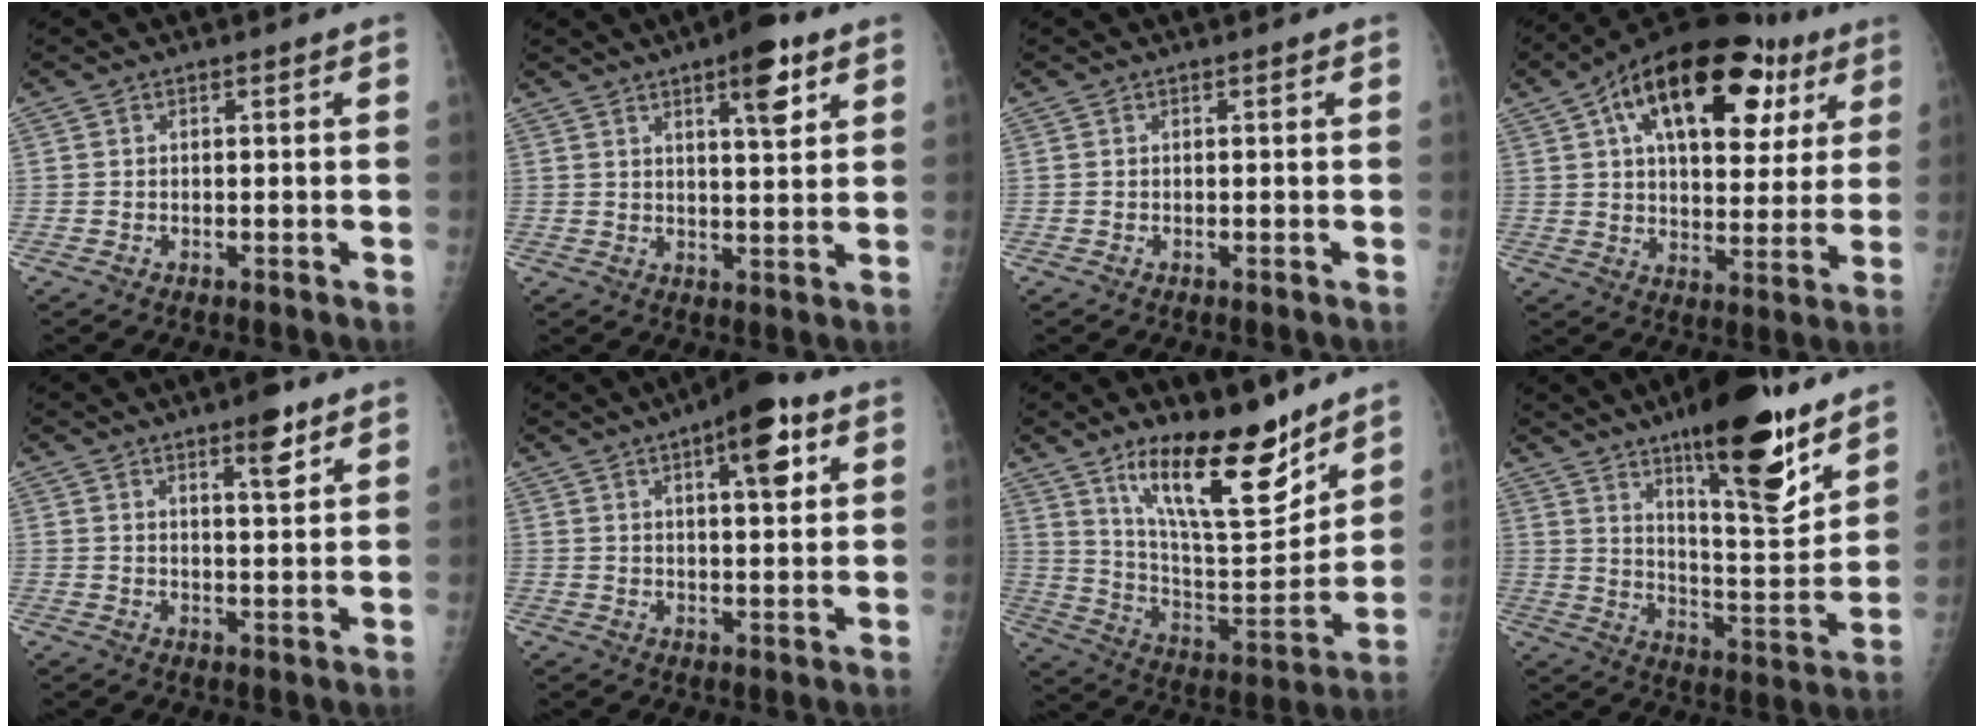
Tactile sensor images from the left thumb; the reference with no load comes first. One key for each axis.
{"total": 8.2, "fx": 4.4, "fy": 2.3, "fz": 6.5, "tx": -0.083, "ty": -0.021, "tz": 0.062}
{"total": 0.0}
{"total": 26.6, "fx": 11.6, "fy": 13.6, "fz": 19.7, "tx": -0.266, "ty": 0.014, "tz": 0.173}
{"total": 5.5, "fx": 3.5, "fy": 1.3, "fz": 4.1, "tx": -0.052, "ty": -0.022, "tz": 0.050}
{"total": 10.4, "fx": 4.8, "fy": 3.4, "fz": 8.6, "tx": -0.106, "ty": -0.010, "tz": 0.064}
{"total": 21.5, "fx": 14.5, "fy": 7.0, "fz": 14.3, "tx": -0.194, "ty": -0.092, "tz": 0.249}
{"total": 20.4, "fx": 13.2, "fy": 5.5, "fz": 14.6, "tx": -0.180, "ty": -0.084, "tz": 0.207}